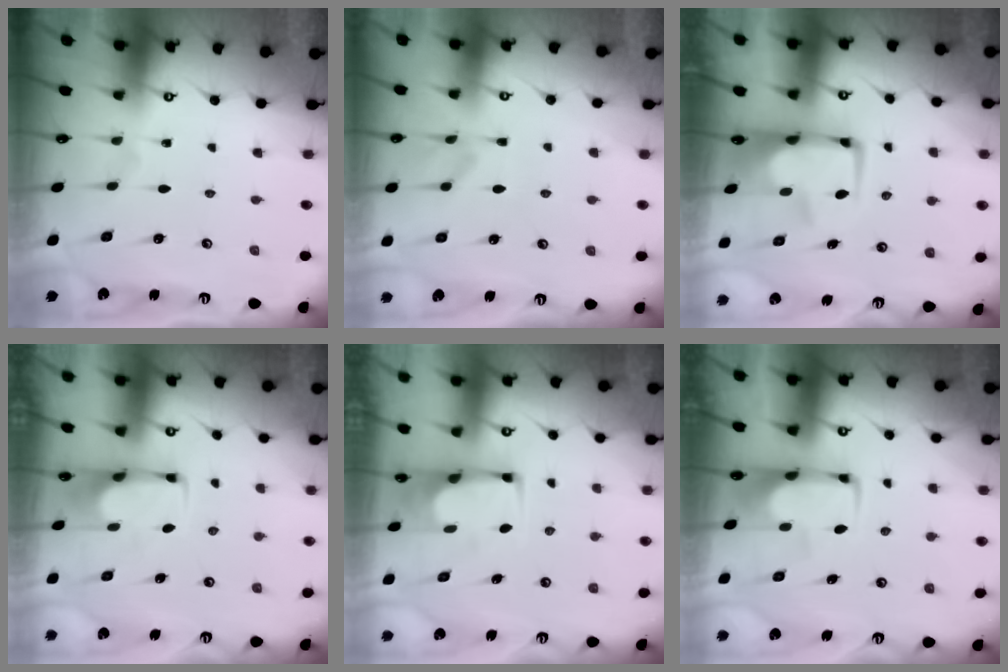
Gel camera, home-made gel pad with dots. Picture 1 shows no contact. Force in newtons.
{"total": 1.6, "press": 0.9, "slide": 1.3}
{"total": 1.4, "press": 1.0, "slide": 1.0}
{"total": 2.9, "press": 2.9, "slide": 0.5}
{"total": 6.1, "press": 6.1, "slide": 0.4}
{"total": 1.8, "press": 1.8, "slide": 0.5}